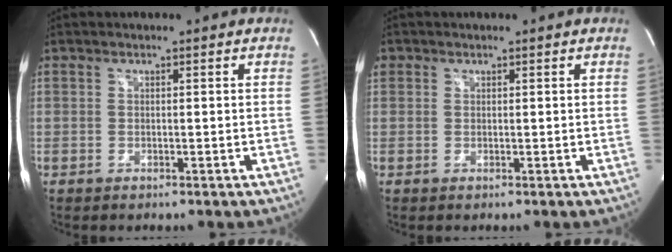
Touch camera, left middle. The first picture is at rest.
{"total": 1.3, "force": [0.6, 1.1, 0.3], "torque": [0.001, 0.011, 0.010]}